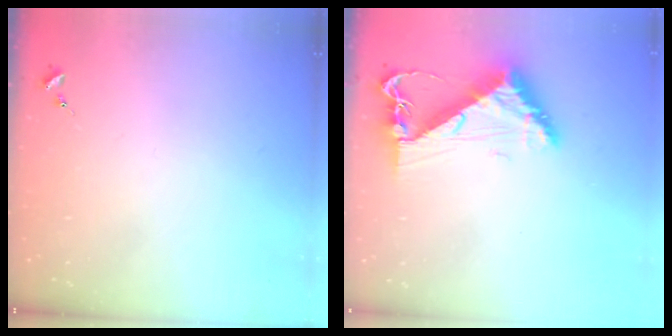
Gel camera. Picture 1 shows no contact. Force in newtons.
{"total": 8.3, "press": 8.2, "slide": 1.0}